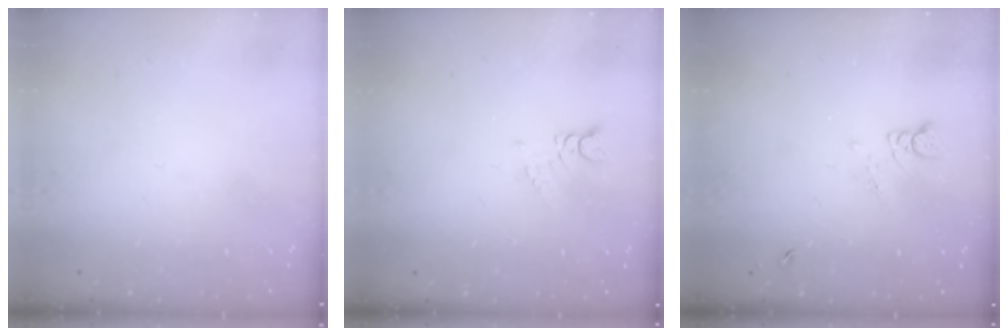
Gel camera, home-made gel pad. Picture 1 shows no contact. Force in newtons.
{"total": 1.7, "press": 1.6, "slide": 0.3}
{"total": 1.0, "press": 1.0, "slide": 0.1}